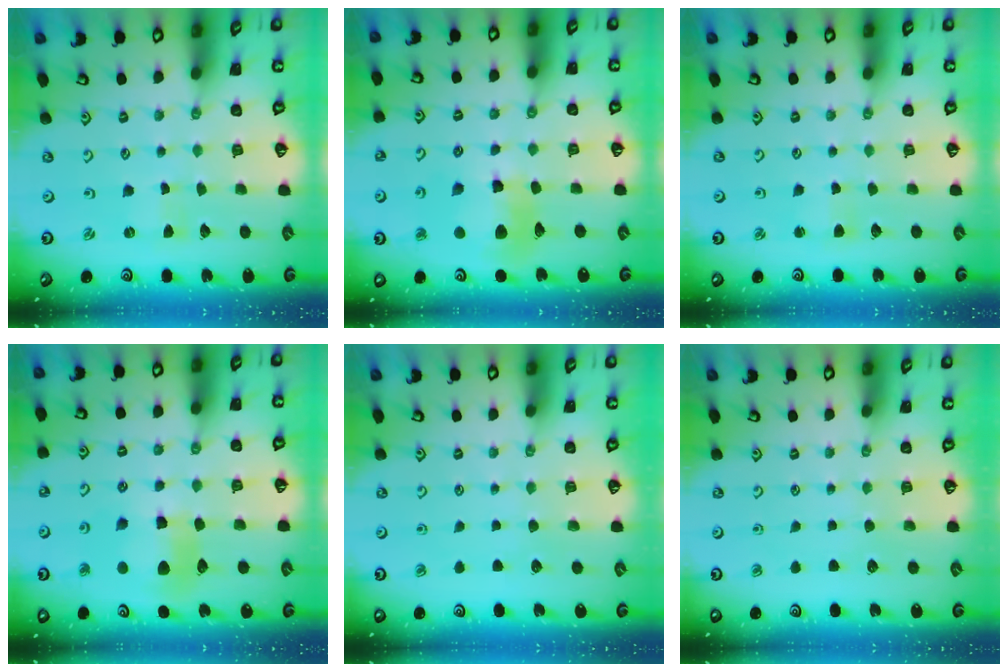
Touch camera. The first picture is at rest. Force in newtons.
{"total": 12.5, "press": 12.4, "slide": 1.7}
{"total": 3.6, "press": 3.5, "slide": 0.5}
{"total": 9.7, "press": 9.6, "slide": 1.3}
{"total": 0.0}
{"total": 0.0}